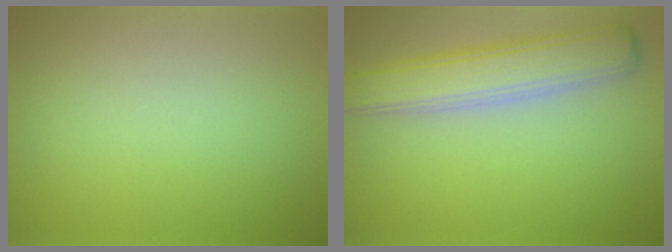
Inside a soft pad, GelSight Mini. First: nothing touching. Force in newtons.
{"total": 5.3, "press": 5.3, "slide": 0.4}